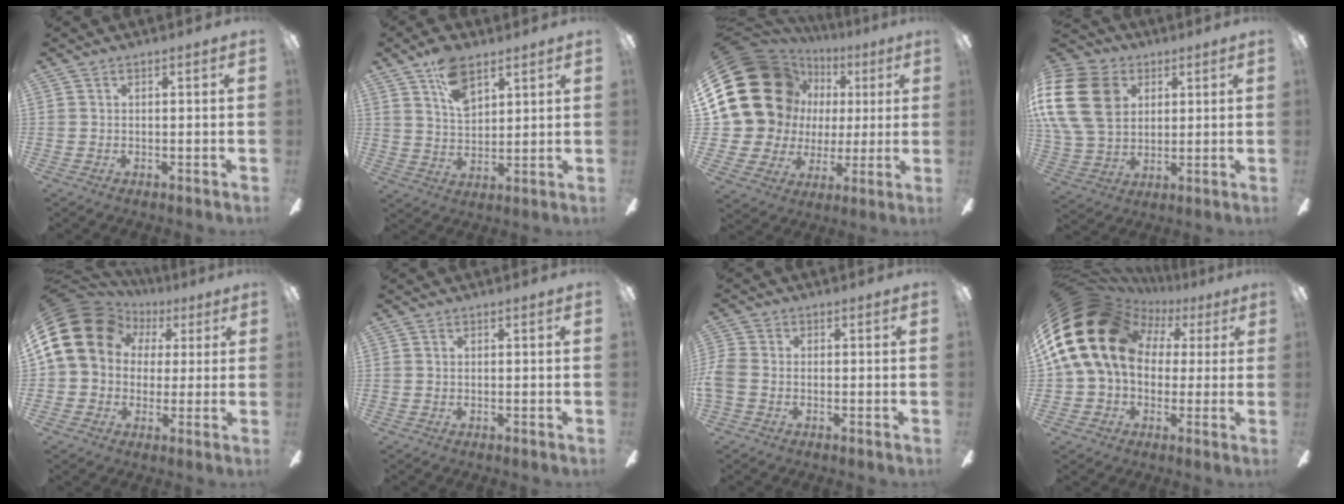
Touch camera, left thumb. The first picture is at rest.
{"total": 9.9, "force": [6.2, 5.4, 5.6], "torque": [-0.094, -0.020, 0.112]}
{"total": 25.3, "force": [5.6, 21.5, 12.1], "torque": [-0.232, -0.033, 0.140]}
{"total": 19.1, "force": [5.4, 14.4, 11.3], "torque": [-0.255, -0.004, 0.099]}
{"total": 16.6, "force": [3.9, 14.0, 8.0], "torque": [-0.168, -0.007, 0.071]}
{"total": 0.0}
{"total": 4.0, "force": [-1.3, 2.7, 2.7], "torque": [-0.069, 0.002, -0.027]}
{"total": 23.2, "force": [5.5, 17.1, 14.8], "torque": [-0.320, -0.022, 0.094]}